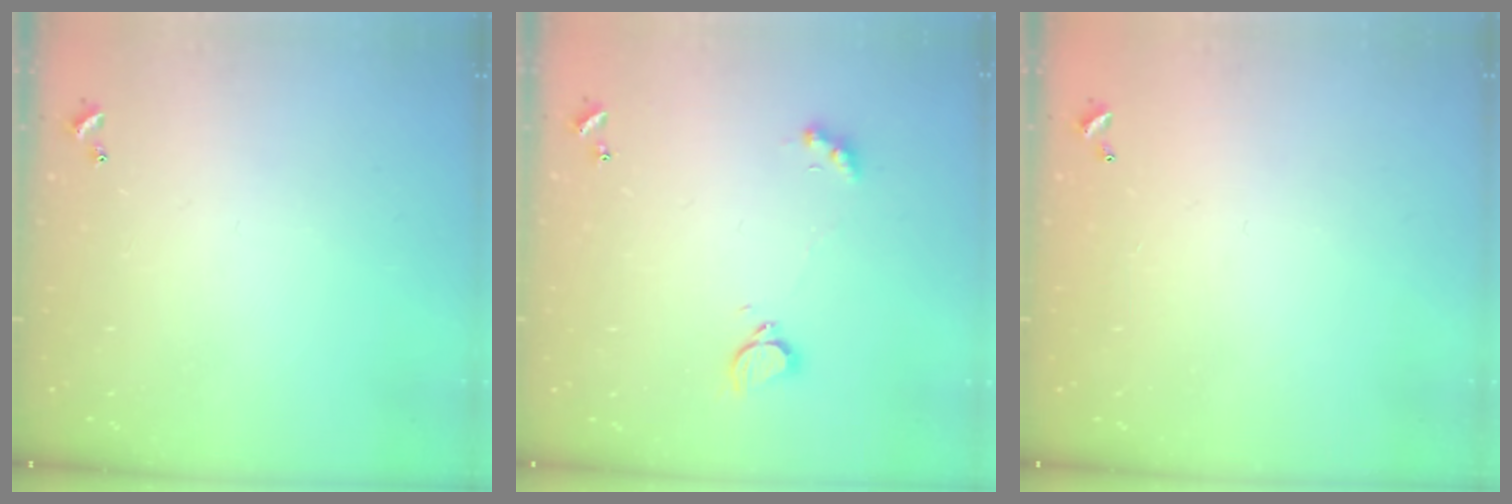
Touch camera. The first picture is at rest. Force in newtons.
{"total": 2.5, "press": 2.4, "slide": 0.7}
{"total": 3.0, "press": 3.0, "slide": 0.1}